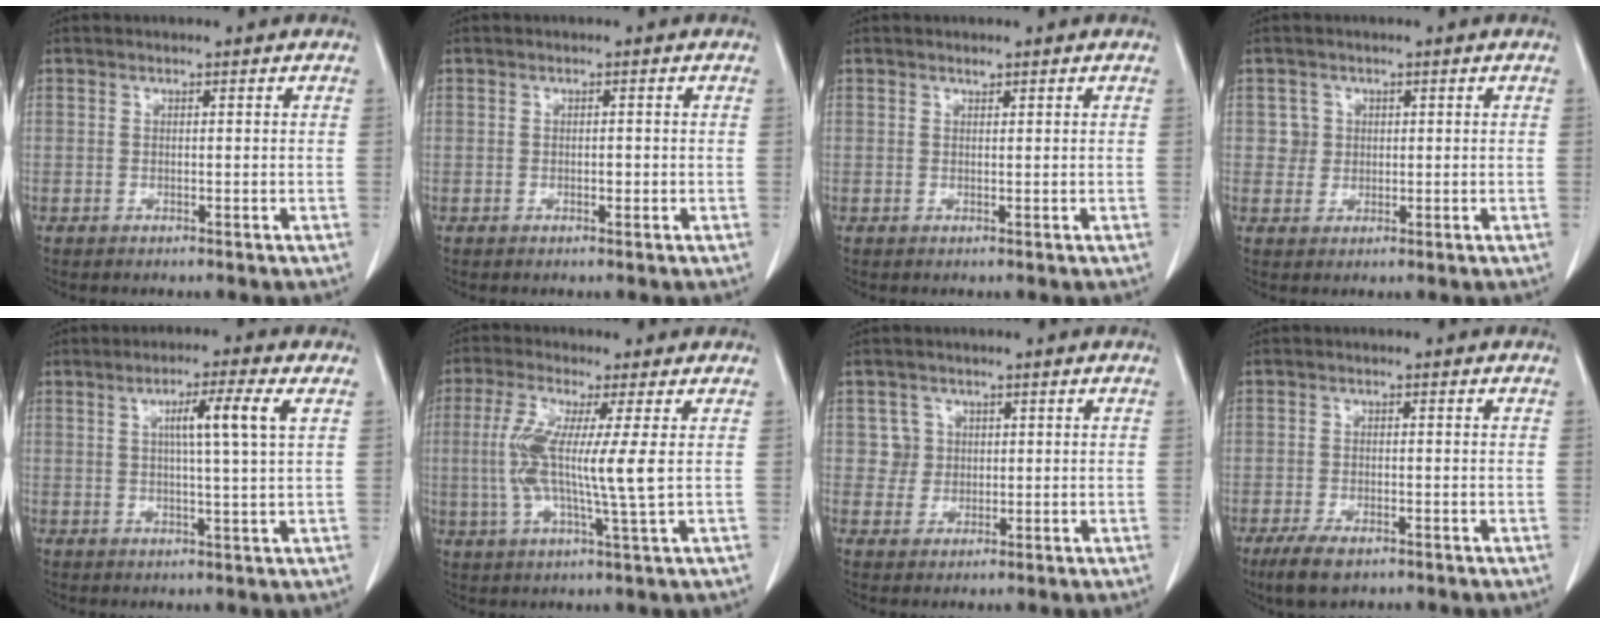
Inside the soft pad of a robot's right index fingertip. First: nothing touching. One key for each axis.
{"total": 1.2, "fx": -0.3, "fy": 0.6, "fz": 0.9, "tx": -0.017, "ty": 0.000, "tz": -0.003}
{"total": 0.6, "fx": 0.5, "fy": 0.3, "fz": 0.2, "tx": -0.003, "ty": 0.001, "tz": 0.010}
{"total": 2.8, "fx": 0.6, "fy": 2.7, "fz": 0.1, "tx": 0.008, "ty": 0.006, "tz": 0.011}
{"total": 7.1, "fx": 2.2, "fy": -0.5, "fz": 6.7, "tx": -0.115, "ty": 0.003, "tz": 0.037}
{"total": 10.6, "fx": 0.8, "fy": -0.1, "fz": 10.6, "tx": -0.227, "ty": -0.007, "tz": 0.010}
{"total": 3.3, "fx": 0.8, "fy": 3.2, "fz": 0.0, "tx": 0.011, "ty": 0.009, "tz": 0.016}
{"total": 5.2, "fx": -3.4, "fy": 2.1, "fz": 3.3, "tx": -0.067, "ty": -0.008, "tz": -0.055}